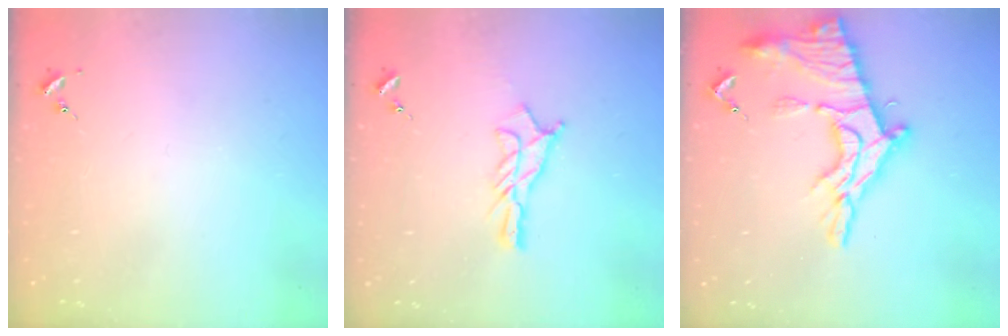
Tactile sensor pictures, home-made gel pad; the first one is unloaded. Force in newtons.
{"total": 10.4, "press": 10.3, "slide": 0.6}
{"total": 20.7, "press": 20.6, "slide": 2.0}